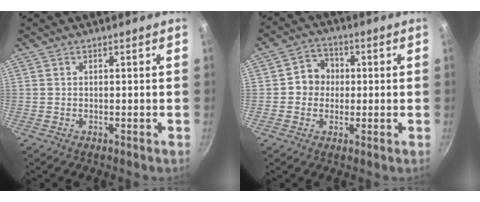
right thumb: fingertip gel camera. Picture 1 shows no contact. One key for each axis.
{"total": 6.2, "fx": 0.3, "fy": 5.7, "fz": 2.4, "tx": 0.002, "ty": 0.011, "tz": -0.008}